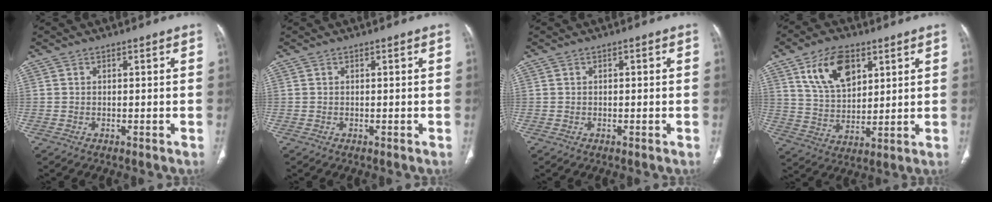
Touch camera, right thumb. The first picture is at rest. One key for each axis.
{"total": 0.0}
{"total": 0.8, "fx": 0.1, "fy": 0.3, "fz": 0.7, "tx": -0.013, "ty": 0.002, "tz": 0.002}
{"total": 12.5, "fx": 6.0, "fy": 7.3, "fz": 8.2, "tx": -0.121, "ty": -0.024, "tz": 0.119}